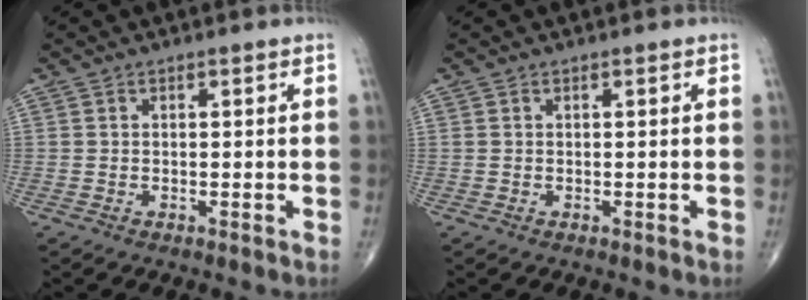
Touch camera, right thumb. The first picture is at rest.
{"total": 0.0}